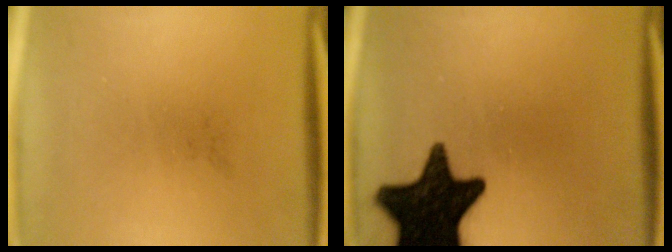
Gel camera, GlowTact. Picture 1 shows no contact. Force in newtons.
{"total": 17.3}